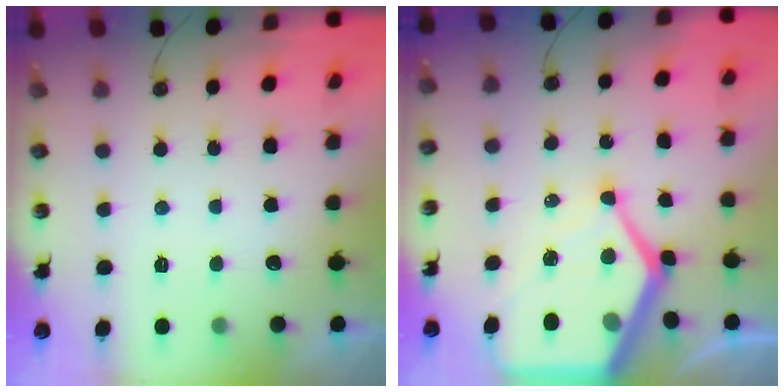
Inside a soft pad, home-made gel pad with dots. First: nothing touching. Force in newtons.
{"total": 19.4, "press": 19.3, "slide": 2.0}